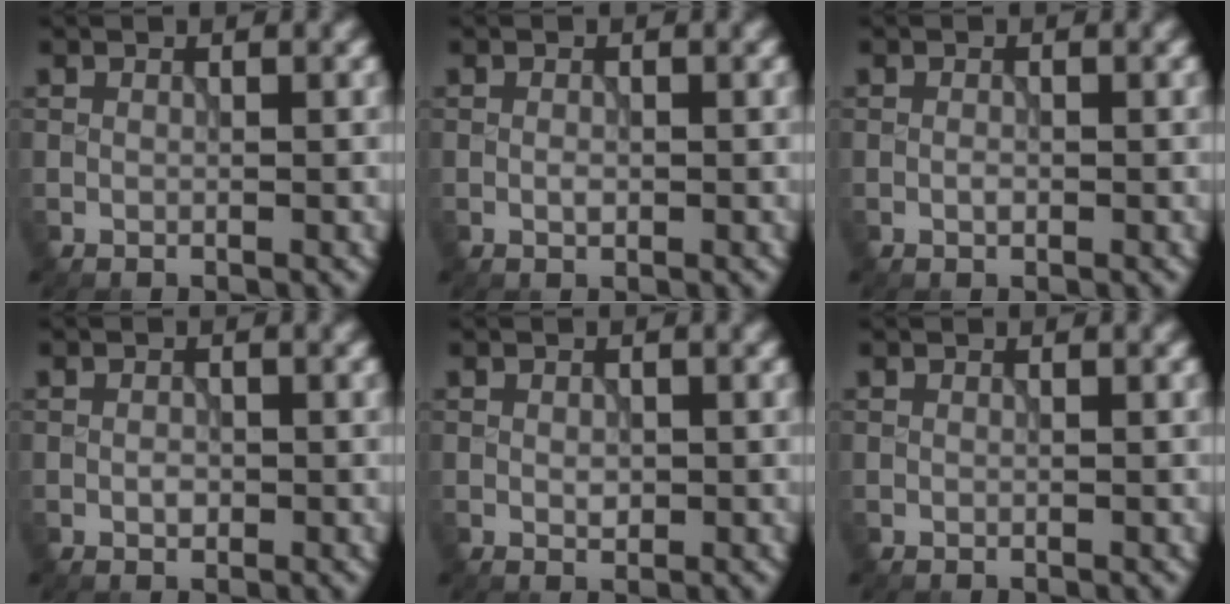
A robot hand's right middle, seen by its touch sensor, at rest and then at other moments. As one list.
[{"total": 0.7, "force": [-0.2, 0.4, 0.6], "torque": [-0.011, 0.000, -0.003]}, {"total": 0.6, "force": [-0.2, 0.3, 0.5], "torque": [-0.011, 0.000, -0.004]}, {"total": 0.9, "force": [-0.2, 0.6, 0.6], "torque": [-0.011, -0.001, -0.006]}, {"total": 1.0, "force": [-0.1, 0.7, 0.7], "torque": [-0.012, -0.003, -0.001]}, {"total": 0.0}]